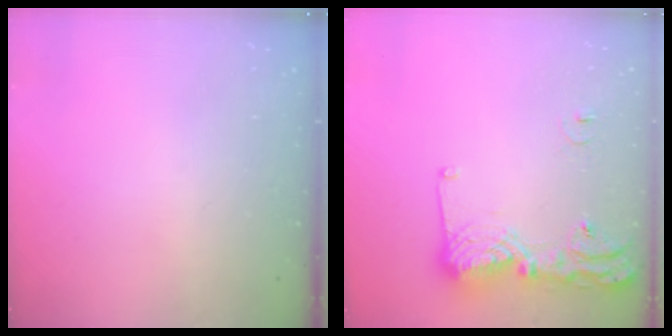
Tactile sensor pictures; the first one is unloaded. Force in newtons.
{"total": 16.1, "press": 16.1, "slide": 1.2}